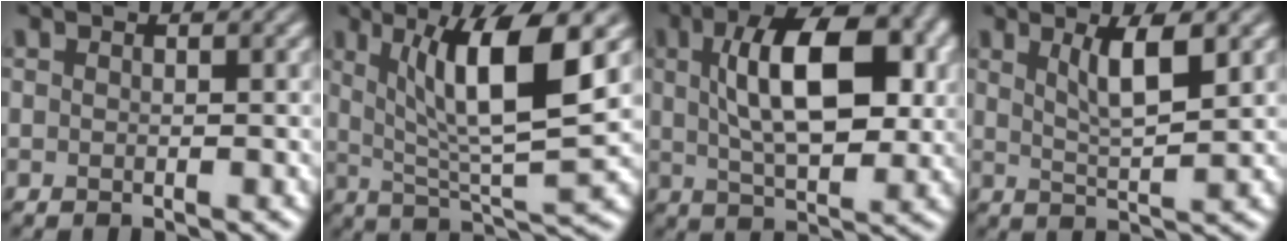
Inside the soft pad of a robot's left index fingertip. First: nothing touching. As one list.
[{"total": 9.4, "force": [3.2, 1.9, 8.6], "torque": [-0.140, -0.006, 0.064]}, {"total": 10.0, "force": [1.9, 4.7, 8.6], "torque": [-0.144, 0.008, 0.031]}, {"total": 4.0, "force": [1.7, 0.9, 3.5], "torque": [-0.060, -0.003, 0.033]}]